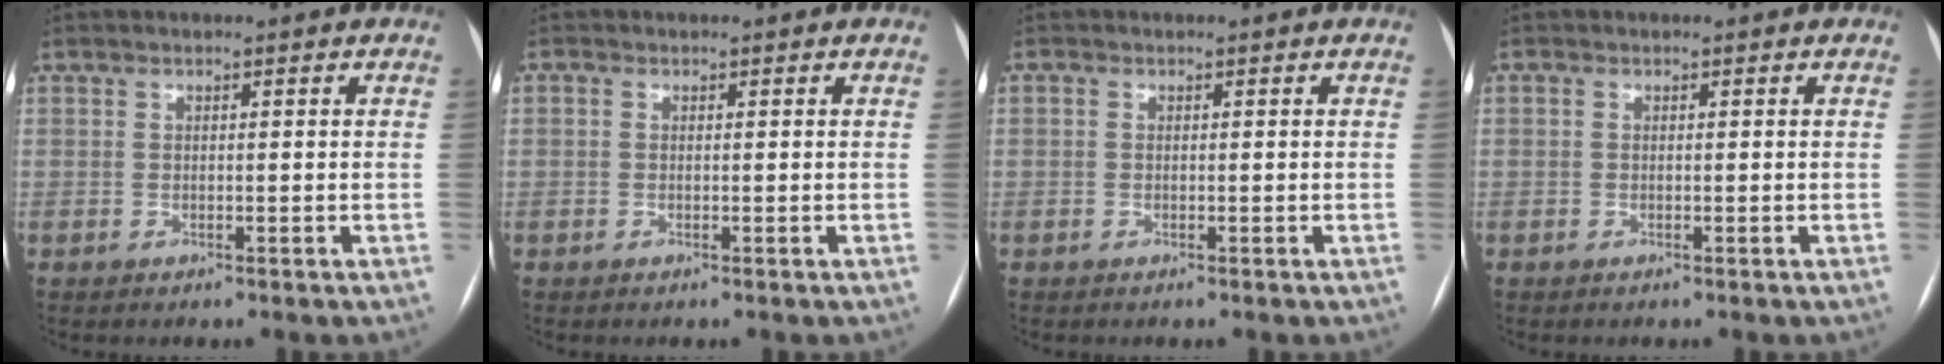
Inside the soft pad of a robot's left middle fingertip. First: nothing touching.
{"total": 0.0}
{"total": 0.0}
{"total": 0.0}